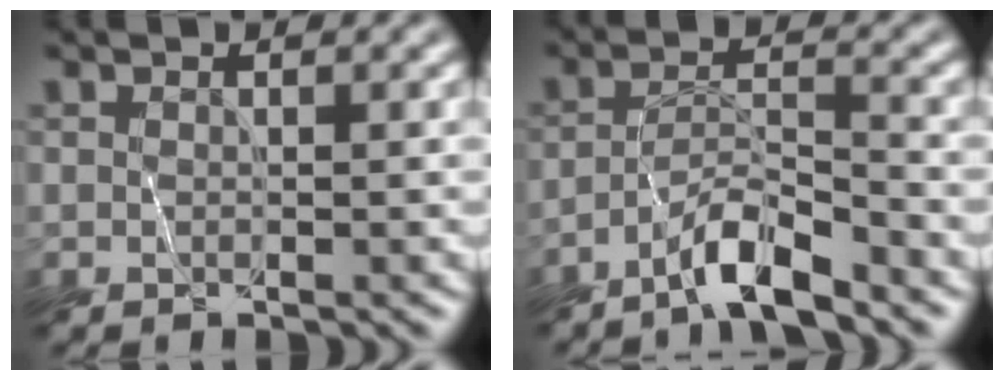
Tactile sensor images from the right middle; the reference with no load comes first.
{"total": 4.2, "force": [-3.8, -0.2, 1.9], "torque": [-0.035, 0.001, -0.079]}